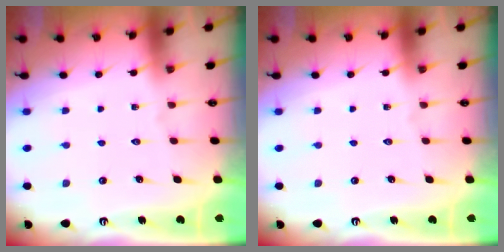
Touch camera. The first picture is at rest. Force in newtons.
{"total": 0.0}